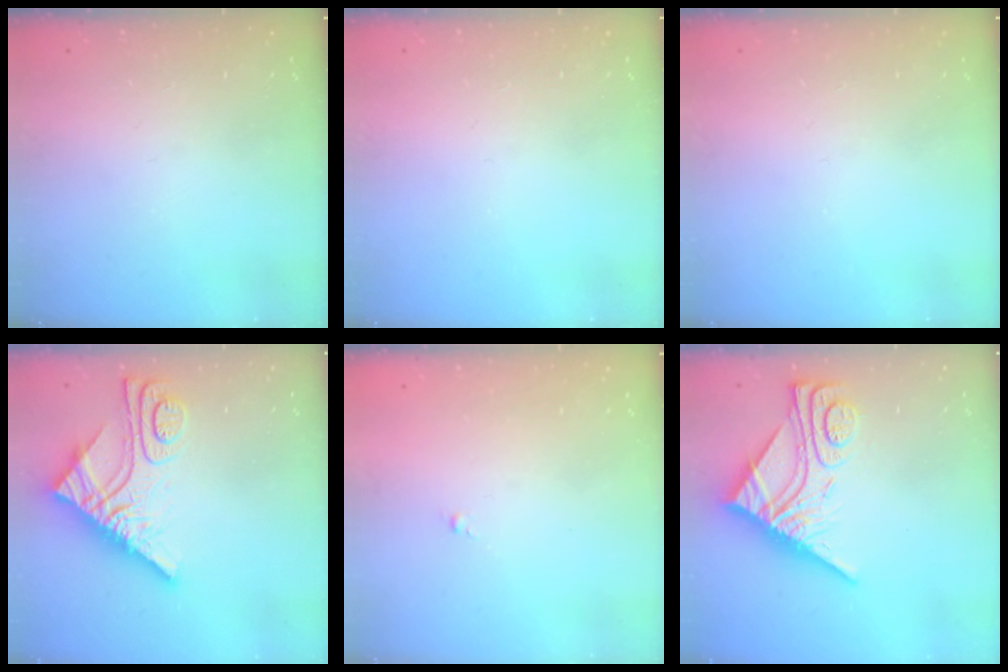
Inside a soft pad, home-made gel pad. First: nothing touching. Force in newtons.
{"total": 0.0}
{"total": 0.0}
{"total": 12.6, "press": 12.5, "slide": 1.2}
{"total": 0.0}
{"total": 13.4, "press": 13.4, "slide": 1.1}